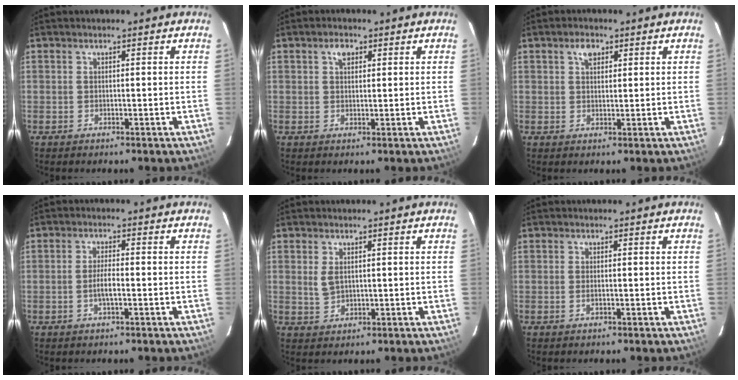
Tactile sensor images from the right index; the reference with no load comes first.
{"total": 2.3, "force": [1.0, 1.5, 1.5], "torque": [-0.024, 0.009, 0.018]}
{"total": 2.8, "force": [1.4, 1.8, 1.7], "torque": [-0.027, 0.010, 0.024]}
{"total": 3.0, "force": [-1.0, 0.5, 2.9], "torque": [-0.055, 0.001, -0.018]}
{"total": 2.7, "force": [0.6, 1.8, 2.0], "torque": [-0.039, 0.001, 0.016]}
{"total": 2.8, "force": [-0.8, -0.1, 2.6], "torque": [-0.057, -0.003, -0.018]}